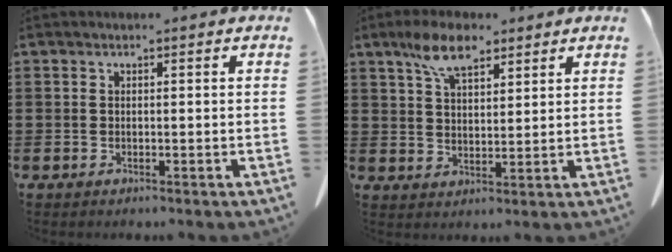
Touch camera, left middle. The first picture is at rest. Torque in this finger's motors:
{"motor_torque": [2.14, 0.00, 0.75, 0.21]}